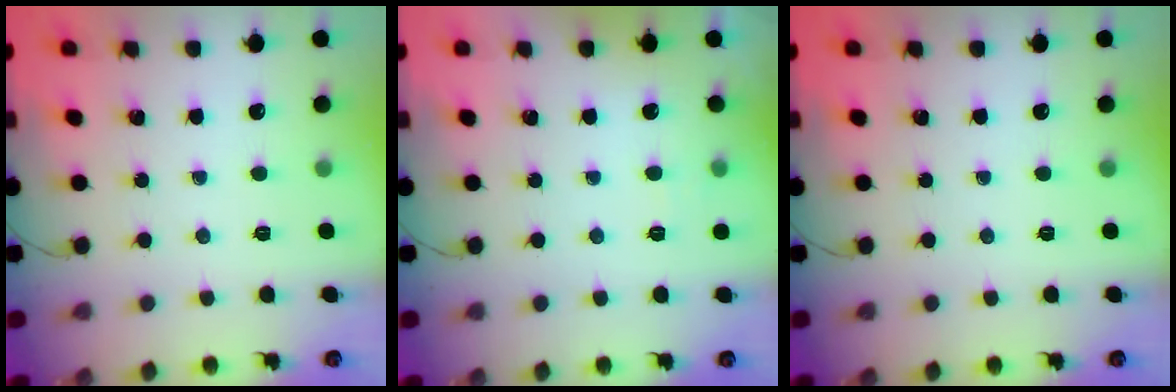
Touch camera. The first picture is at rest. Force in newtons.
{"total": 2.6, "press": 2.1, "slide": 1.5}
{"total": 0.0}